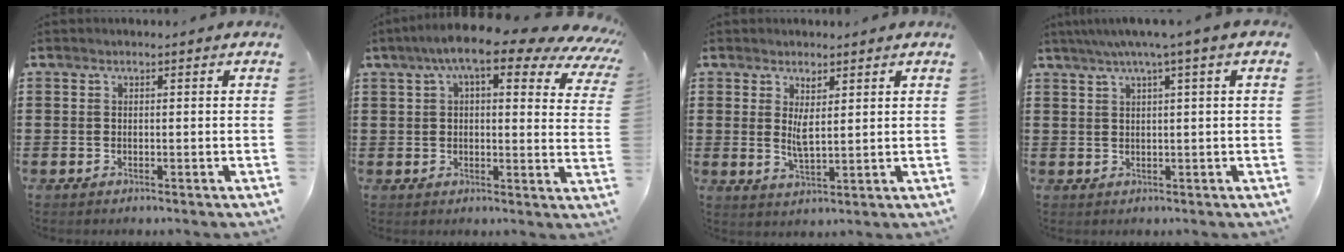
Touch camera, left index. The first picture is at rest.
{"total": 10.1, "force": [6.8, 2.3, 7.2], "torque": [-0.132, -0.022, 0.112]}
{"total": 3.5, "force": [1.6, 1.3, 2.9], "torque": [-0.053, 0.000, 0.026]}
{"total": 3.1, "force": [1.3, 0.0, 2.8], "torque": [-0.056, 0.002, 0.022]}